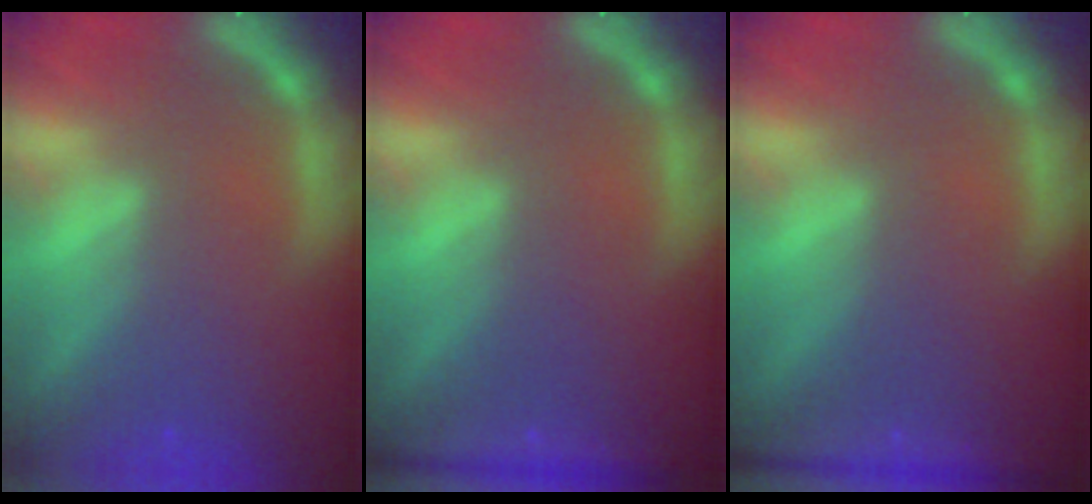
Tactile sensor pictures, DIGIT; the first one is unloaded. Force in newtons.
{"total": 3.0}
{"total": 4.0}